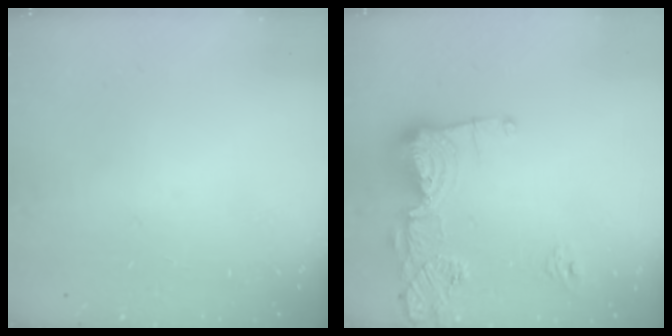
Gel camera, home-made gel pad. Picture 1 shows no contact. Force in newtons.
{"total": 15.9, "press": 15.9, "slide": 1.5}